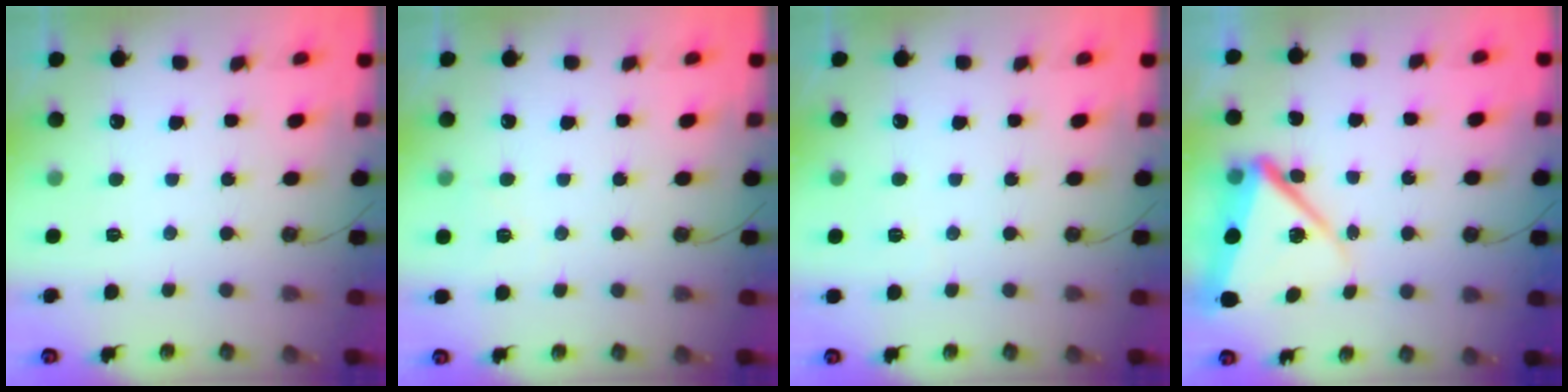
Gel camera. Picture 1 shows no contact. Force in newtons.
{"total": 3.7, "press": 3.6, "slide": 1.0}
{"total": 1.4, "press": 1.4, "slide": 0.5}
{"total": 12.0, "press": 12.0, "slide": 0.6}